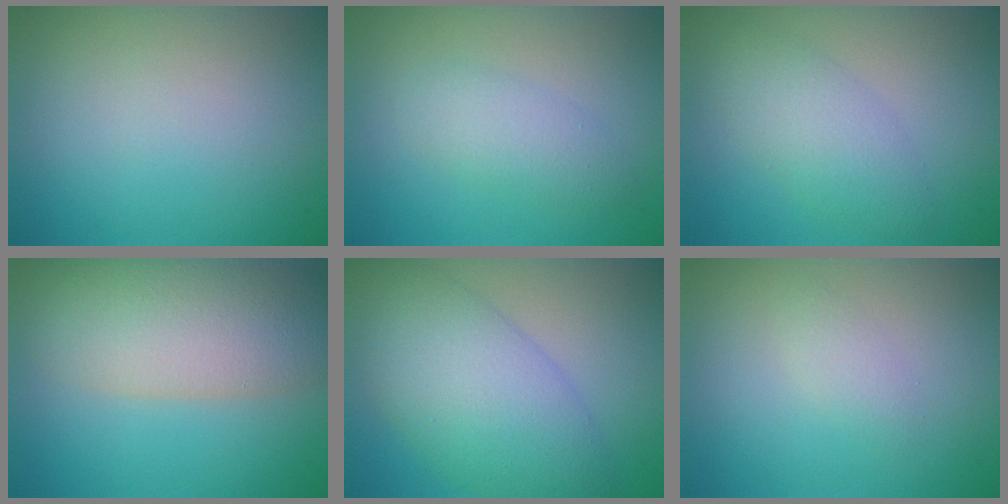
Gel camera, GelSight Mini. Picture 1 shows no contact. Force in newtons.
{"total": 2.6, "press": 2.6, "slide": 0.1}
{"total": 3.5, "press": 3.5, "slide": 0.2}
{"total": 8.3, "press": 8.3, "slide": 0.5}
{"total": 8.1, "press": 8.1, "slide": 0.1}
{"total": 1.2, "press": 1.2, "slide": 0.1}